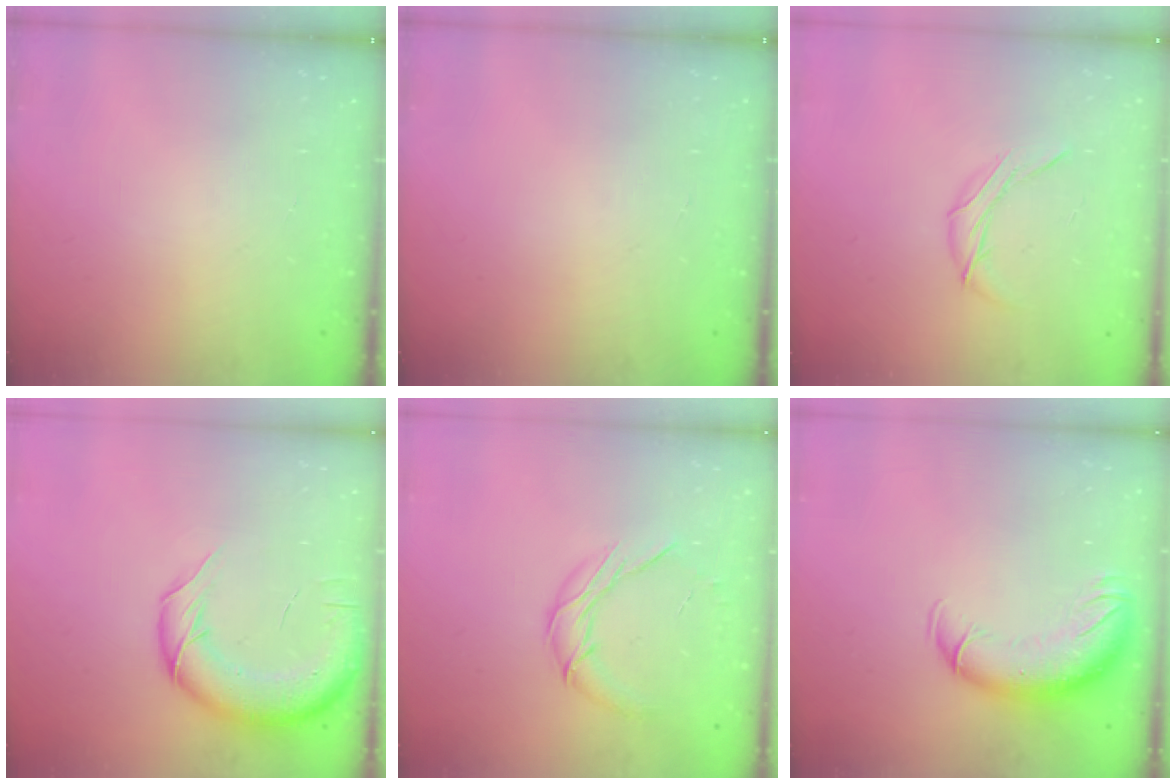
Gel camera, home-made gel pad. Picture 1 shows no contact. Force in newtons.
{"total": 0.0}
{"total": 6.3, "press": 6.3, "slide": 0.4}
{"total": 12.8, "press": 12.5, "slide": 2.9}
{"total": 8.7, "press": 8.7, "slide": 0.3}
{"total": 12.4, "press": 11.9, "slide": 3.6}